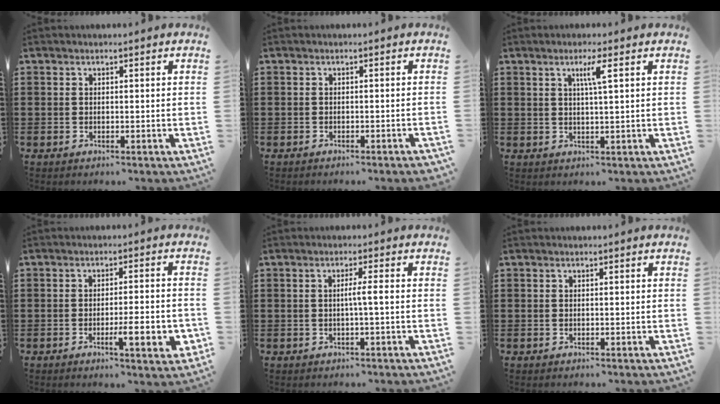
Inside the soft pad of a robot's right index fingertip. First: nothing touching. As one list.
[{"total": 0.9, "force": [-0.9, 0.0, 0.4], "torque": [-0.007, -0.001, -0.017]}, {"total": 3.0, "force": [1.2, -0.1, 2.8], "torque": [-0.057, -0.001, 0.017]}, {"total": 6.6, "force": [-2.1, 0.9, 6.2], "torque": [-0.086, -0.009, -0.033]}, {"total": 2.3, "force": [-0.2, -0.3, 2.2], "torque": [-0.042, -0.004, -0.008]}, {"total": 0.0}]